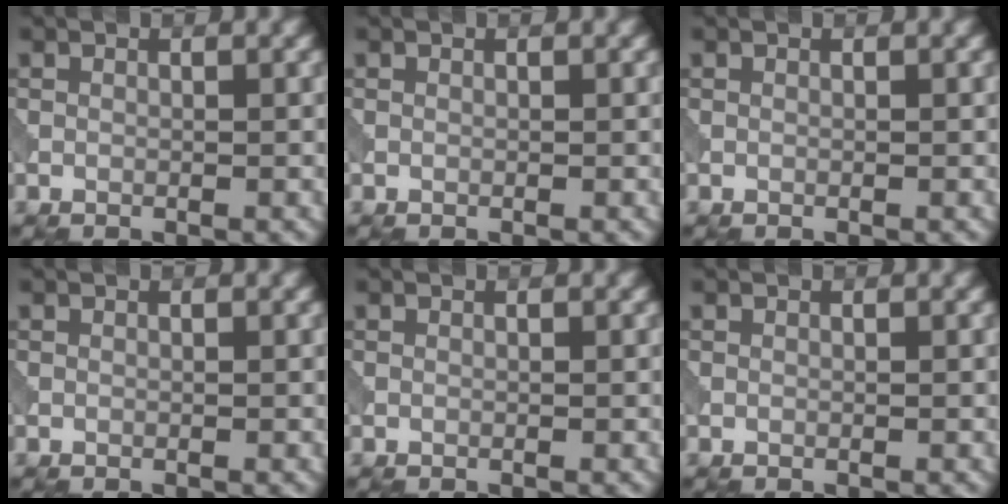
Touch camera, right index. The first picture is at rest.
{"total": 0.0}
{"total": 0.0}
{"total": 0.0}
{"total": 0.0}
{"total": 0.0}